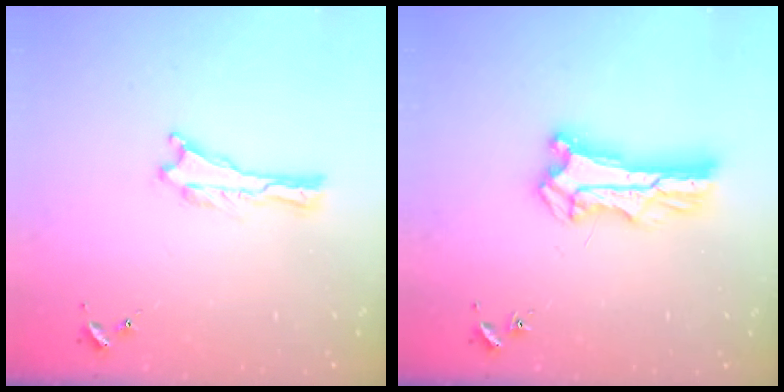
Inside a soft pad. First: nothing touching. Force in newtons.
{"total": 7.4, "press": 7.4, "slide": 0.7}